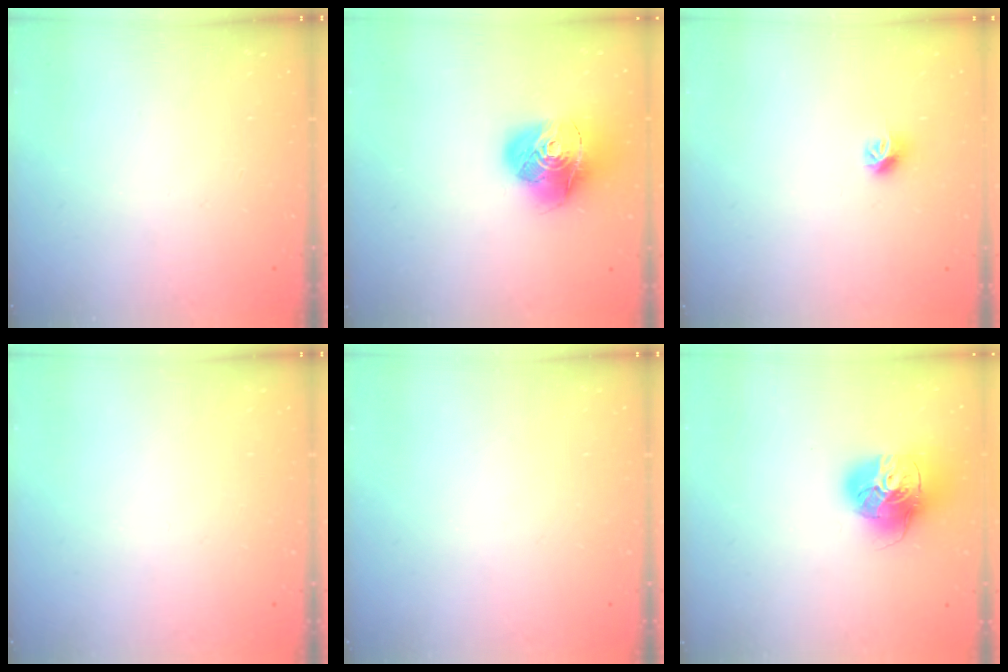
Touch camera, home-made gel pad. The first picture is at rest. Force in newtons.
{"total": 16.4, "press": 16.3, "slide": 1.8}
{"total": 8.0, "press": 7.9, "slide": 0.6}
{"total": 0.0}
{"total": 0.0}
{"total": 17.5, "press": 17.3, "slide": 2.0}